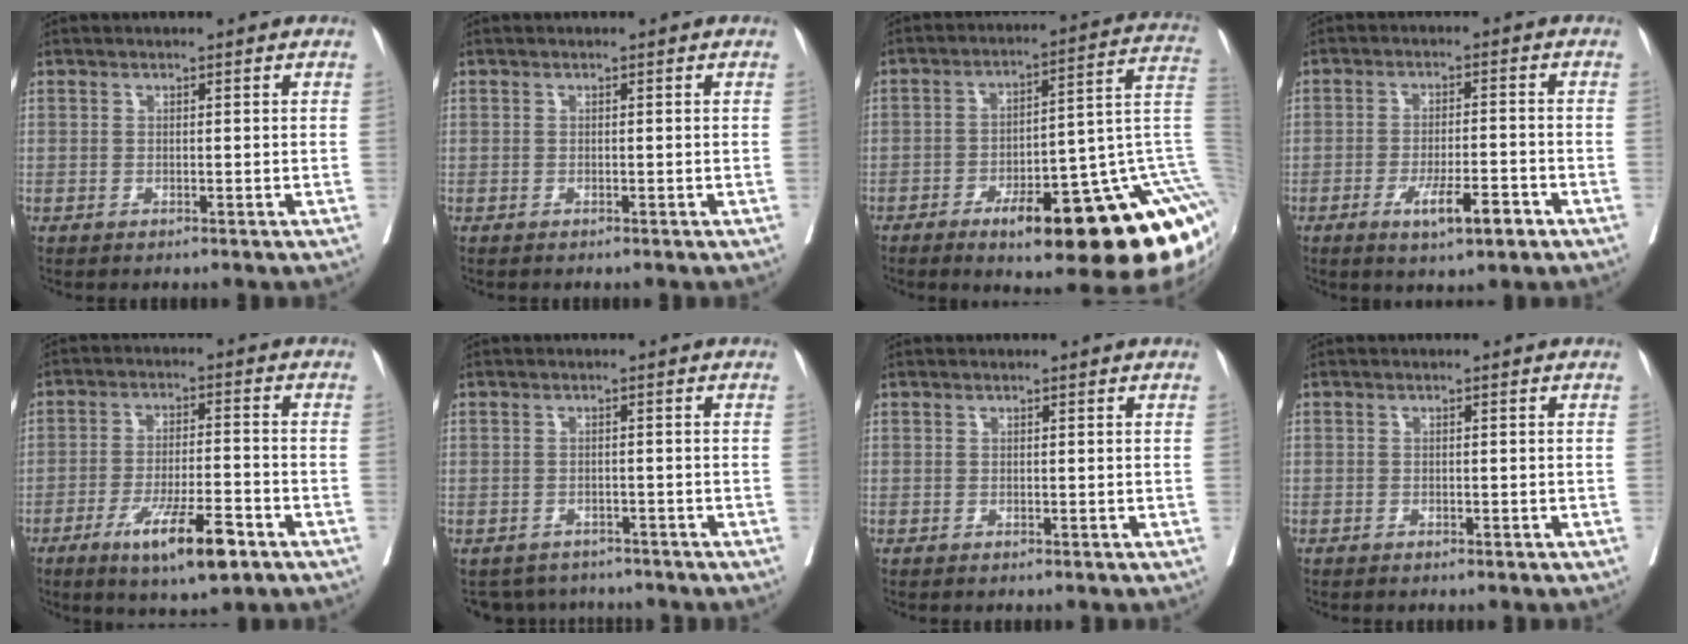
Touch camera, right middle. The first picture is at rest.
{"total": 0.0}
{"total": 25.9, "force": [-9.3, 5.0, 23.6], "torque": [-0.190, 0.037, -0.128]}
{"total": 6.6, "force": [-3.5, 1.1, 5.4], "torque": [-0.092, -0.007, -0.051]}
{"total": 10.4, "force": [-5.8, 1.6, 8.4], "torque": [-0.142, -0.016, -0.093]}
{"total": 5.5, "force": [-5.1, 2.0, -0.1], "torque": [0.008, 0.008, -0.068]}
{"total": 0.0}
{"total": 0.7, "force": [-0.5, 0.5, 0.0], "torque": [-0.004, 0.005, -0.010]}